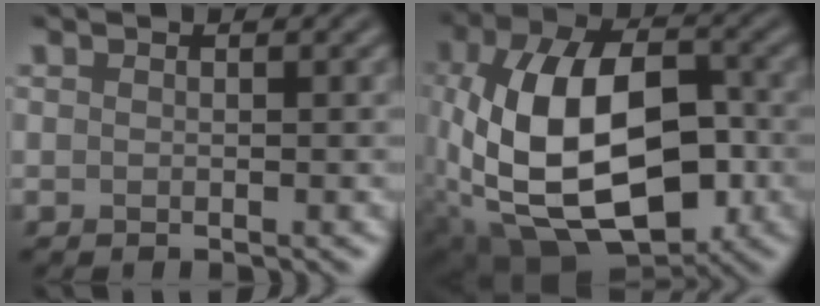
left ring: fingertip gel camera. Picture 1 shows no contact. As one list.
[{"total": 14.9, "force": [-2.6, 8.7, 11.8], "torque": [-0.228, -0.005, -0.048]}]